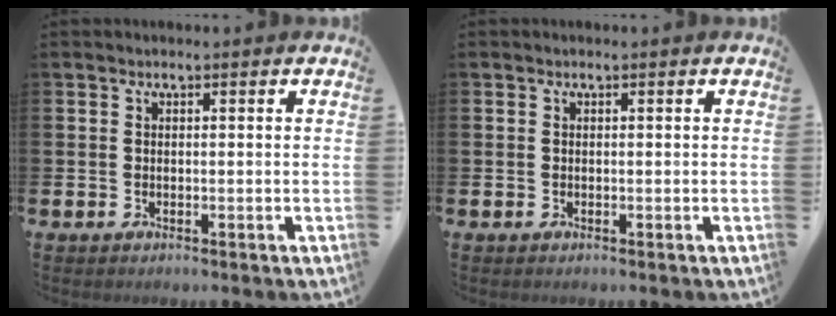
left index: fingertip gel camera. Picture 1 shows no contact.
{"total": 0.0}